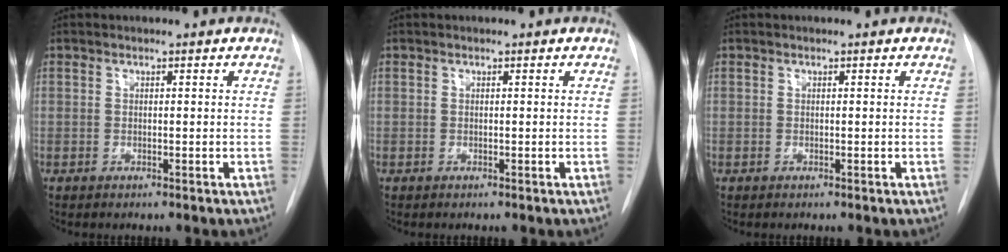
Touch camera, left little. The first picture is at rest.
{"total": 0.0}
{"total": 0.0}